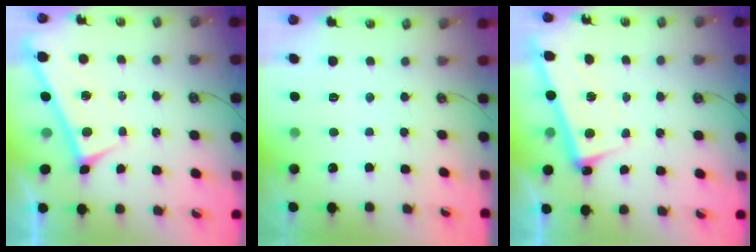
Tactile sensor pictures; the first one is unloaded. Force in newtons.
{"total": 0.0}
{"total": 2.7, "press": 2.7, "slide": 0.6}